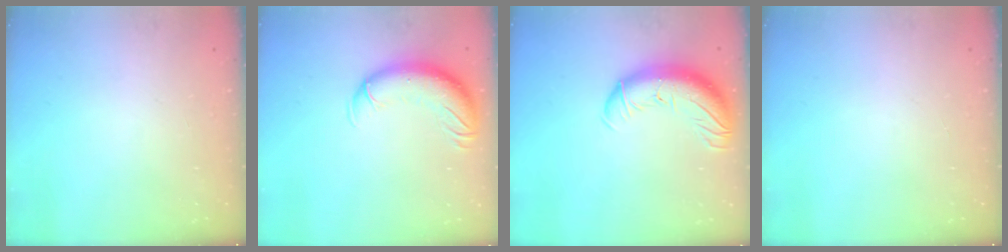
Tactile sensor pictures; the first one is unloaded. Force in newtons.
{"total": 12.4, "press": 11.9, "slide": 3.6}
{"total": 14.6, "press": 14.1, "slide": 3.6}
{"total": 0.0}